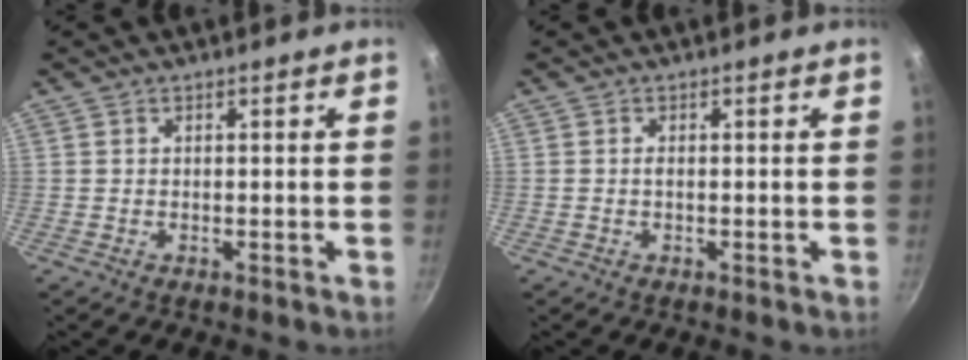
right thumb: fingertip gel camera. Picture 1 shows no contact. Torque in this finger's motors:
{"motor_torque": [0.09, 0.21, 0.32, 0.12, 0.02]}